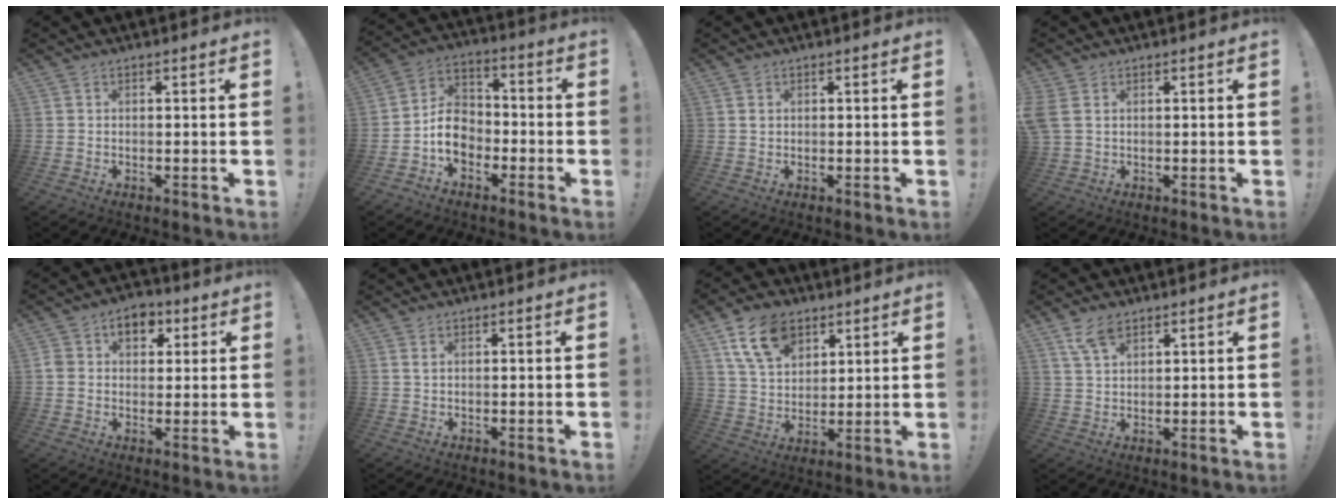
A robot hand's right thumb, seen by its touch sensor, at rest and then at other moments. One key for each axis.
{"total": 10.1, "fx": -3.7, "fy": 7.8, "fz": 5.3, "tx": -0.078, "ty": 0.030, "tz": -0.065}
{"total": 0.6, "fx": 0.2, "fy": 0.6, "fz": 0.3, "tx": -0.002, "ty": 0.001, "tz": 0.002}
{"total": 4.1, "fx": 1.3, "fy": 2.8, "fz": 2.7, "tx": -0.071, "ty": 0.002, "tz": 0.027}
{"total": 8.2, "fx": 2.7, "fy": 6.6, "fz": 4.2, "tx": -0.060, "ty": 0.002, "tz": 0.052}
{"total": 1.0, "fx": 0.4, "fy": 0.4, "fz": 0.8, "tx": -0.012, "ty": 0.001, "tz": 0.006}
{"total": 13.6, "fx": 7.5, "fy": 8.6, "fz": 7.4, "tx": -0.131, "ty": -0.021, "tz": 0.144}
{"total": 6.5, "fx": 4.1, "fy": 3.1, "fz": 3.9, "tx": -0.072, "ty": -0.014, "tz": 0.078}